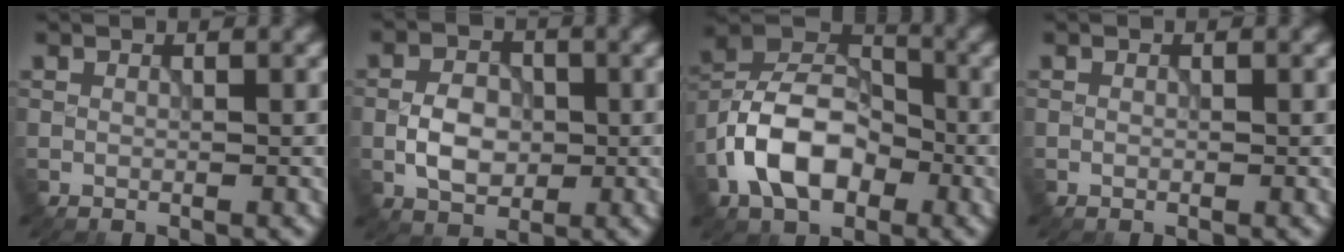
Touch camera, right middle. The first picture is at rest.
{"total": 4.0, "force": [-0.7, 2.8, 2.8], "torque": [-0.048, 0.003, -0.016]}
{"total": 8.9, "force": [-3.6, 5.5, 5.9], "torque": [-0.107, 0.012, -0.081]}
{"total": 0.0}